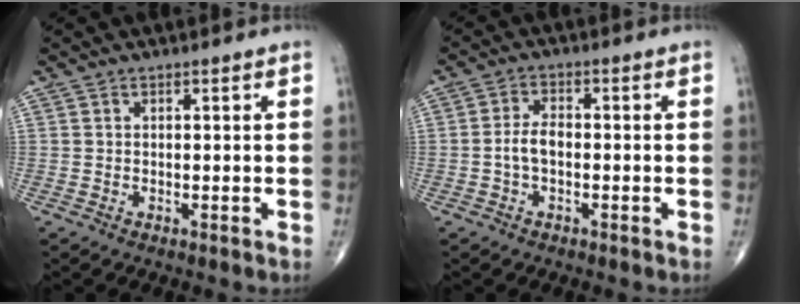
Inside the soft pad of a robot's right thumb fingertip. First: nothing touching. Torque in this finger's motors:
{"motor_torque": [0.86, 0.87, 0.45, -0.27, 0.04]}